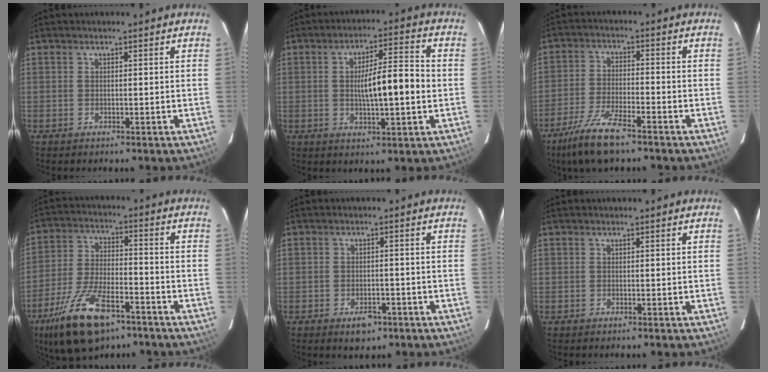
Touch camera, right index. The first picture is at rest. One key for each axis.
{"total": 9.7, "fx": -0.5, "fy": 1.5, "fz": 9.5, "tx": -0.157, "ty": 0.013, "tz": -0.009}
{"total": 8.7, "fx": -6.2, "fy": 1.2, "fz": 5.9, "tx": -0.122, "ty": -0.020, "tz": -0.116}
{"total": 14.1, "fx": -8.8, "fy": 4.8, "fz": 9.9, "tx": -0.202, "ty": -0.013, "tz": -0.154}
{"total": 3.3, "fx": -2.0, "fy": 1.8, "fz": 1.9, "tx": -0.027, "ty": 0.001, "tz": -0.022}
{"total": 0.0}